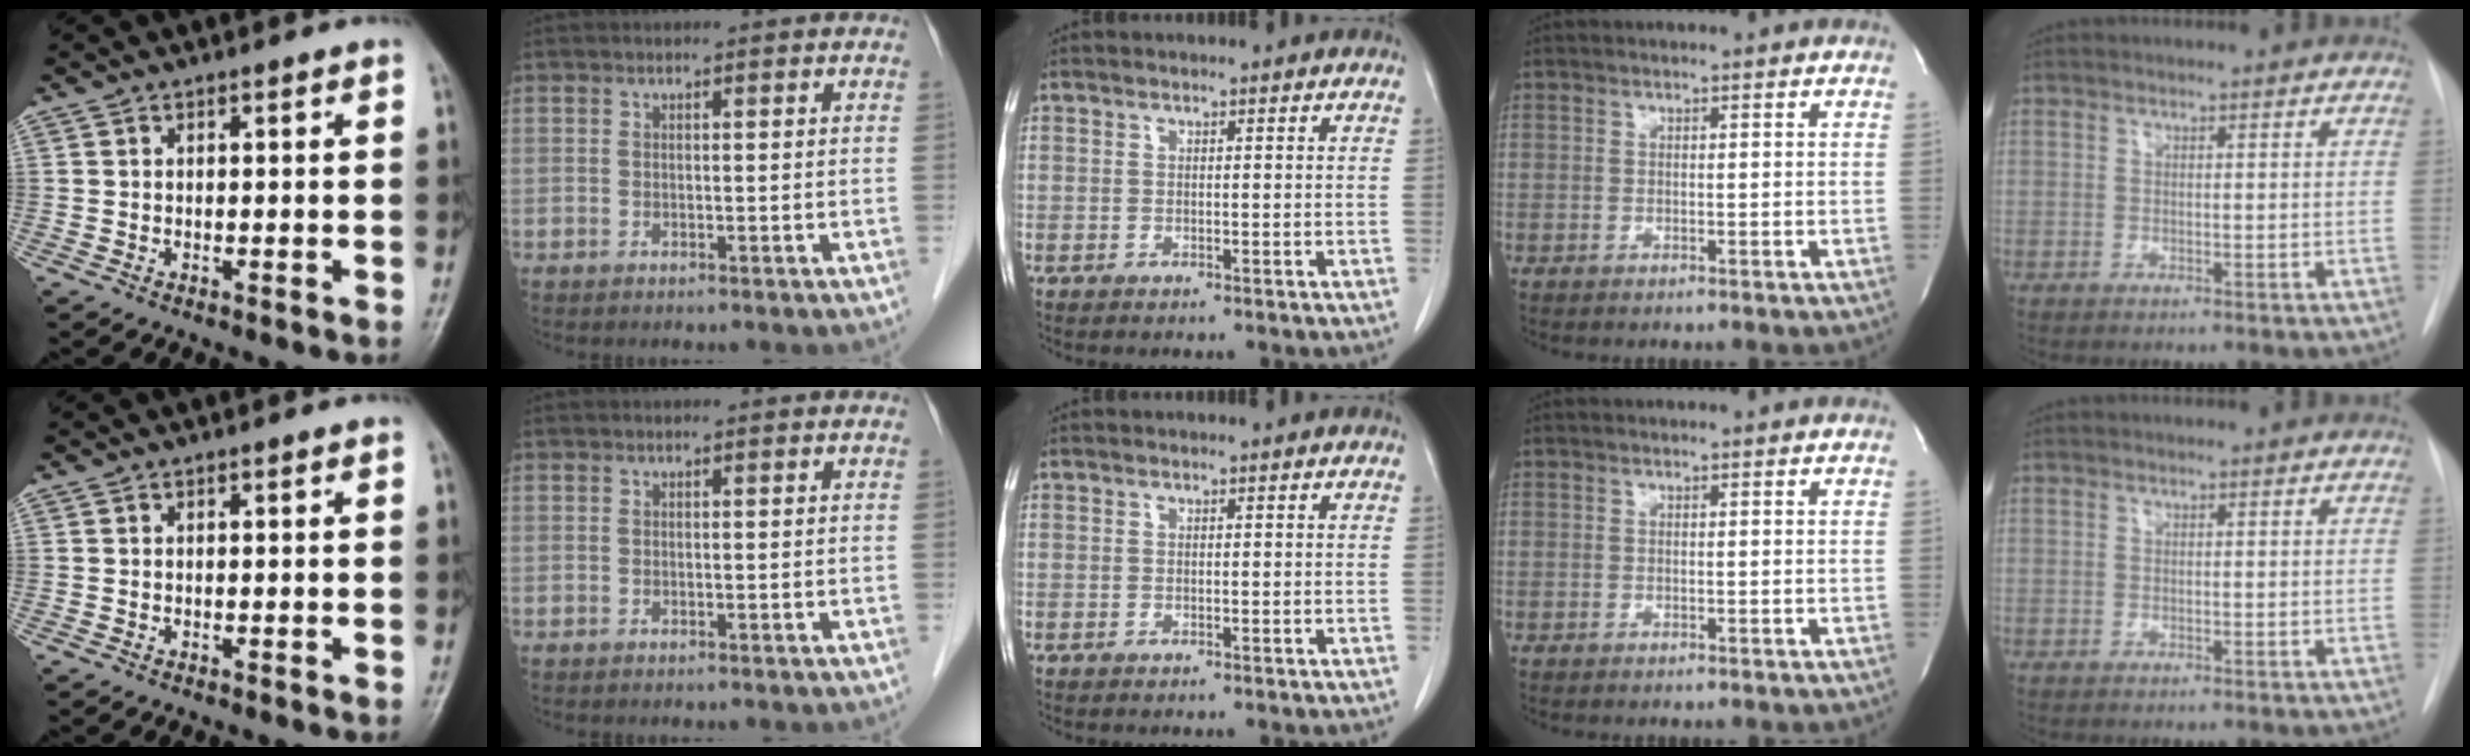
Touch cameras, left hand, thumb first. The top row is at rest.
{}